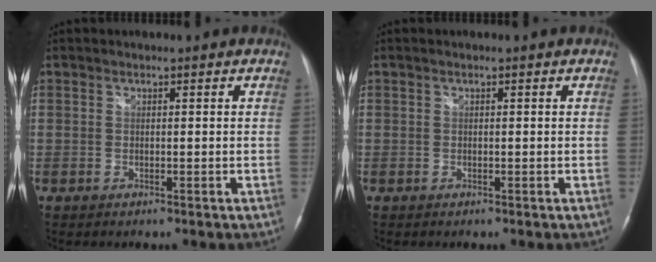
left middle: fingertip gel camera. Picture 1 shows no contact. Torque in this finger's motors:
{"motor_torque": [-0.02, -0.01, 0.08, 0.01]}